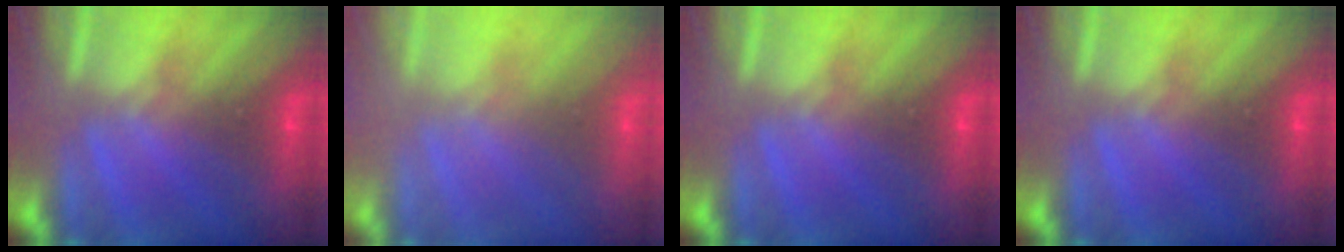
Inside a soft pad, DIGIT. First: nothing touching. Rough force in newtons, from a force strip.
{"total": 2.8}
{"total": 0.0}
{"total": 0.0}